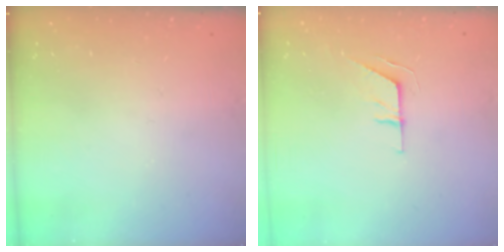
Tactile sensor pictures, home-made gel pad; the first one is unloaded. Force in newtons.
{"total": 4.5, "press": 4.5, "slide": 0.3}